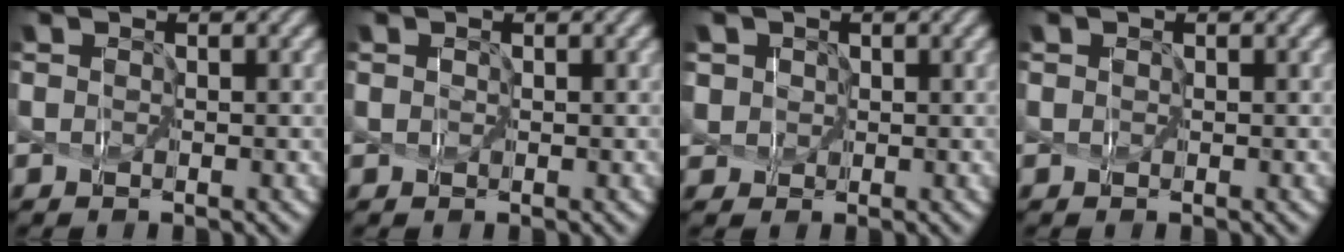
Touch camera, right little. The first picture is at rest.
{"total": 0.7, "force": [0.3, 0.6, 0.3], "torque": [0.001, 0.006, 0.001]}
{"total": 5.2, "force": [2.2, 4.3, 1.9], "torque": [-0.048, 0.022, 0.021]}
{"total": 0.9, "force": [0.4, 0.6, 0.4], "torque": [0.001, 0.009, -0.004]}